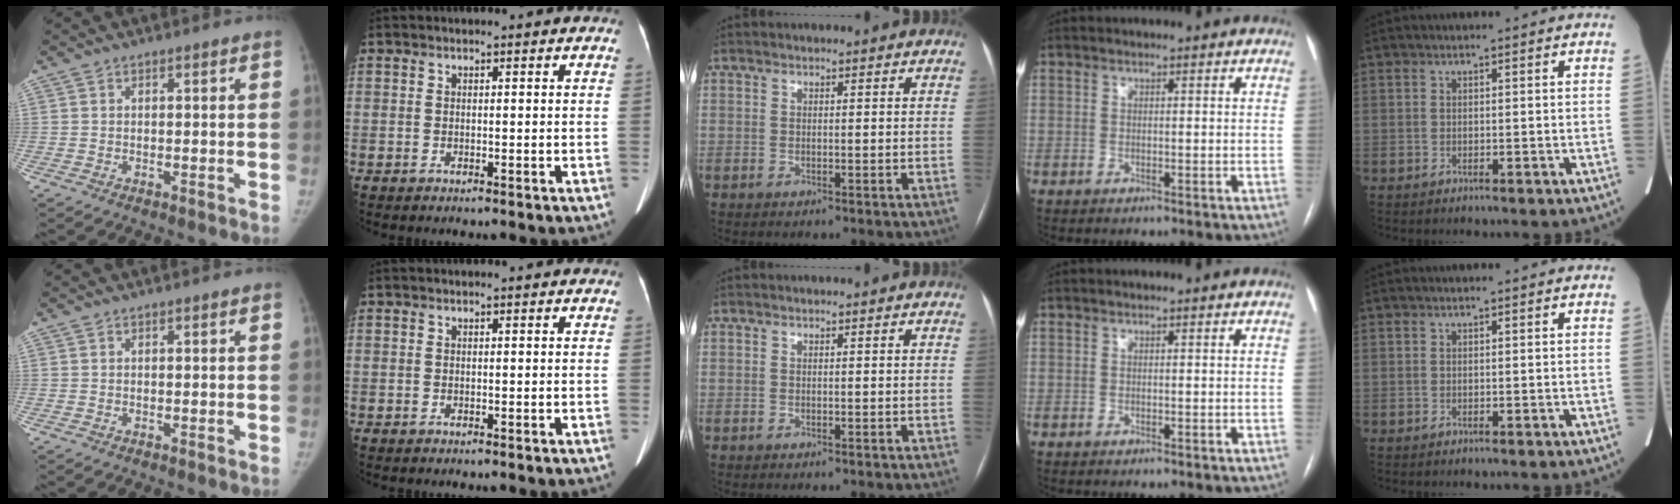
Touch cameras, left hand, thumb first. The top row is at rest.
{}